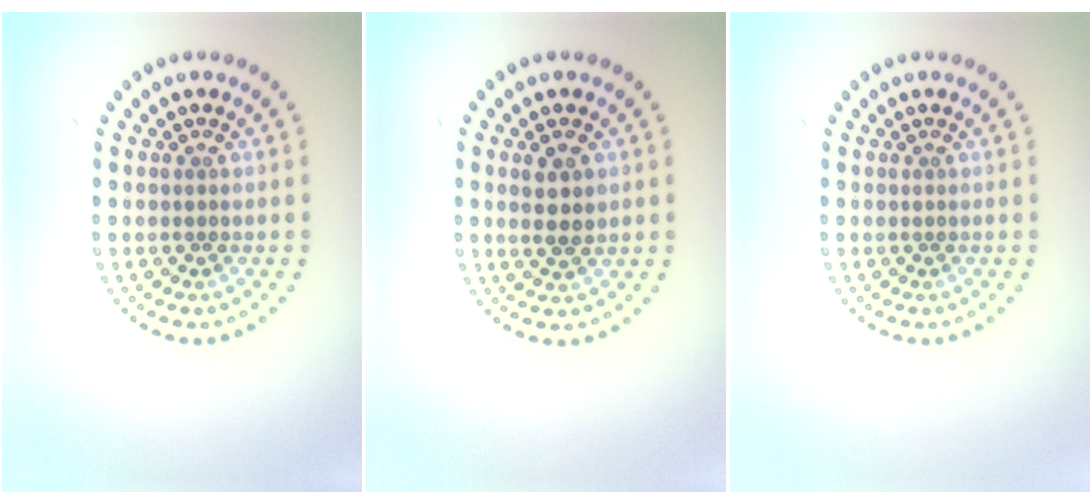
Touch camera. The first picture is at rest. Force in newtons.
{"total": 2.4, "press": 2.3, "slide": 0.6}
{"total": 0.0}